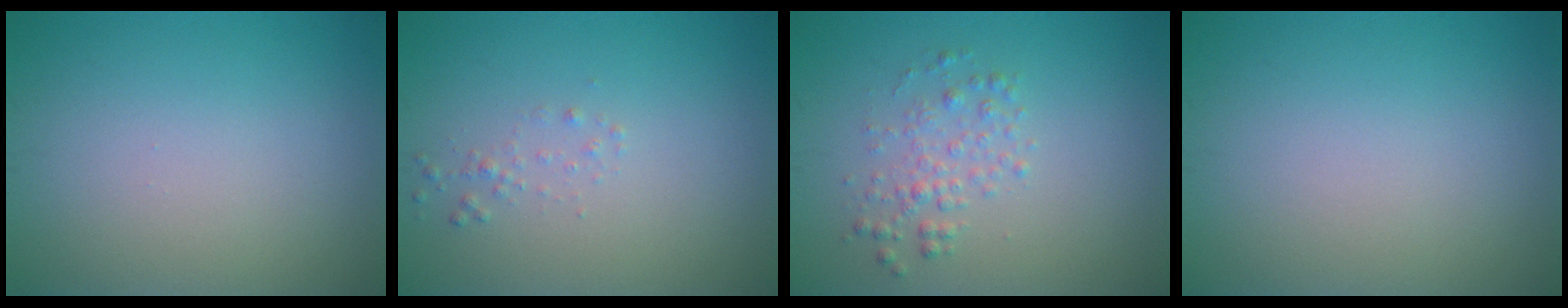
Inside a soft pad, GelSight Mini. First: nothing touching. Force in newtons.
{"total": 0.7, "press": 0.7, "slide": 0.0}
{"total": 2.0, "press": 2.0, "slide": 0.0}
{"total": 0.0}